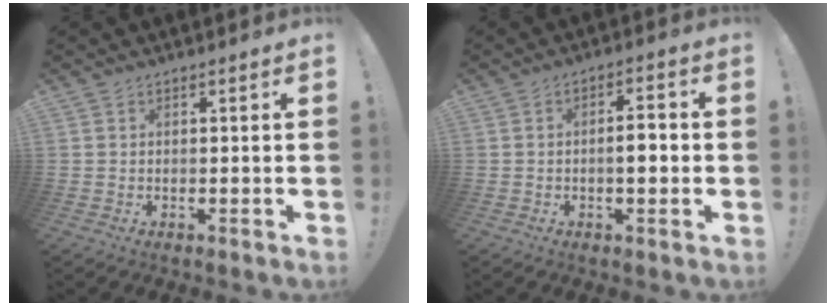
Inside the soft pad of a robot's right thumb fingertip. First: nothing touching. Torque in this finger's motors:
{"motor_torque": [0.22, -0.15, 0.10, -0.03, -0.05]}